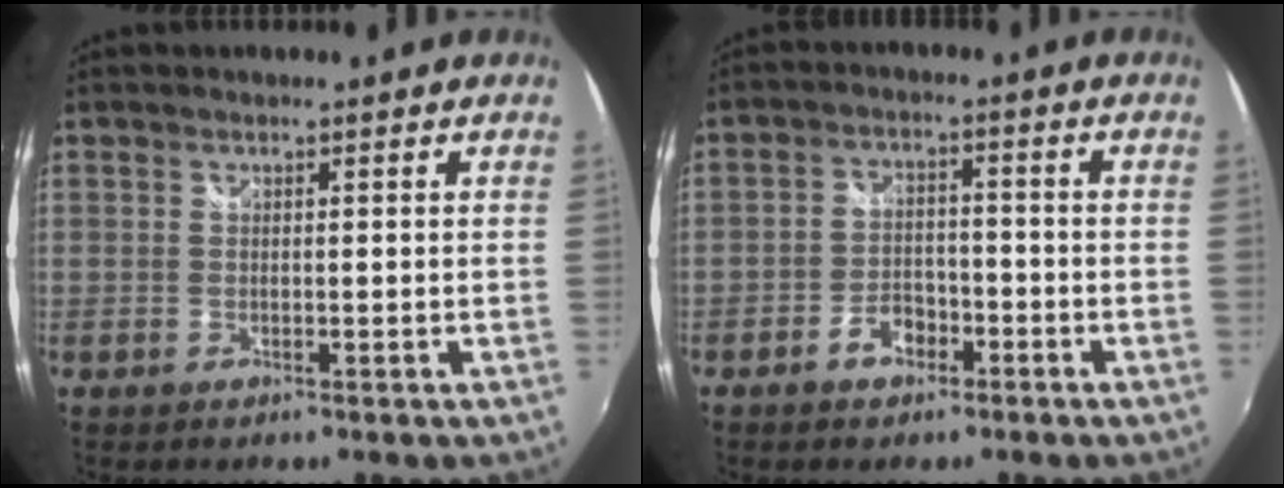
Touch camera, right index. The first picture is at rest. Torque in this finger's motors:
{"motor_torque": [0.66, -0.25, 0.34, 0.04]}